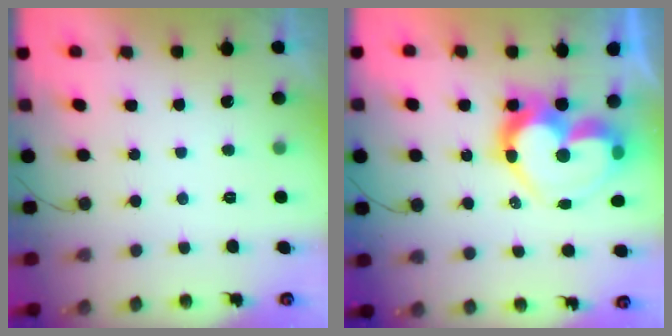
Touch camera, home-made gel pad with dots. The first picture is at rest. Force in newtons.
{"total": 18.8, "press": 18.7, "slide": 1.8}